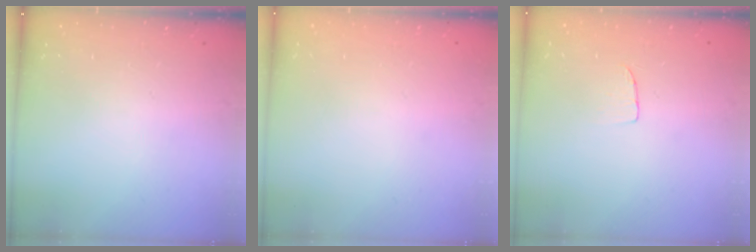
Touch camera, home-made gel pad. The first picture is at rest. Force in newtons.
{"total": 0.0}
{"total": 4.1, "press": 4.0, "slide": 0.2}